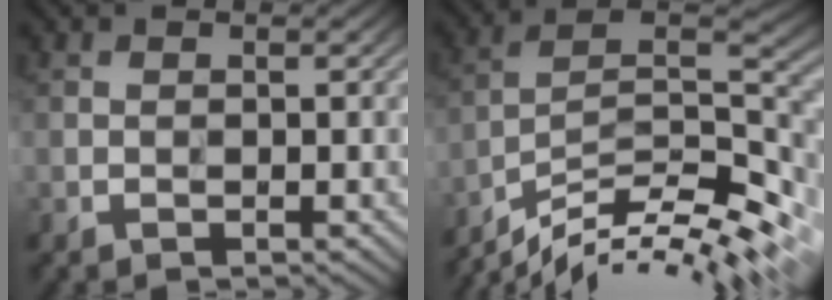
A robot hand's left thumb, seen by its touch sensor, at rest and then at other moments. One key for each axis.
{"total": 13.5, "fx": -9.5, "fy": 2.7, "fz": 9.1, "tx": -0.173, "ty": 0.015, "tz": -0.167}